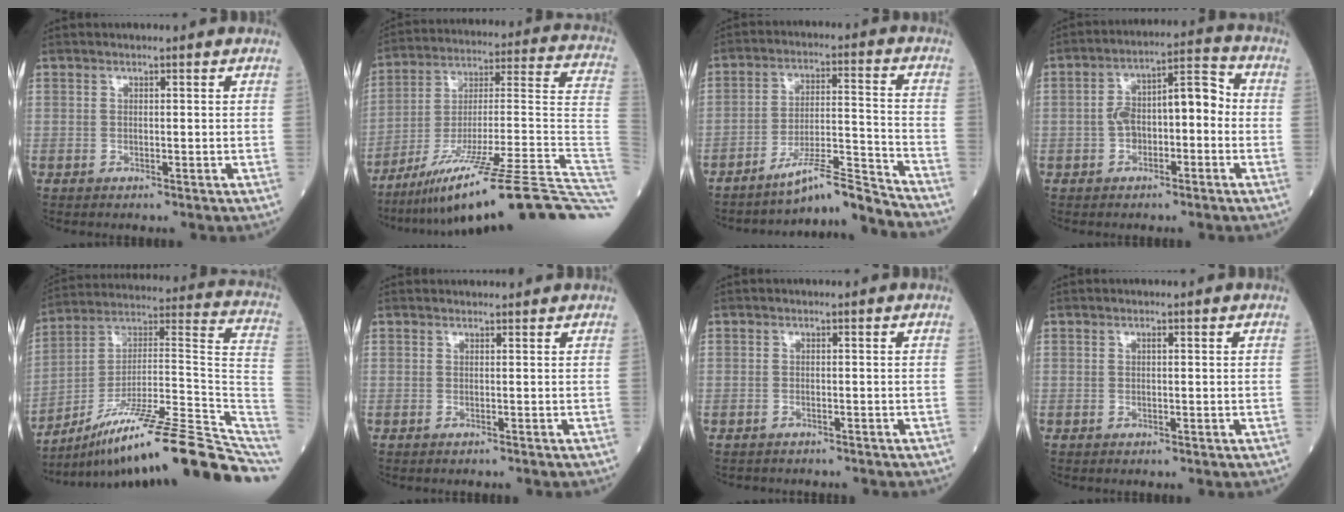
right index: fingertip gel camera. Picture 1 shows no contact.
{"total": 30.4, "force": [-21.4, -0.1, 21.6], "torque": [-0.218, -0.014, -0.333]}
{"total": 10.2, "force": [-9.5, -2.2, 2.9], "torque": [-0.038, 0.021, -0.163]}
{"total": 8.4, "force": [-1.0, 3.8, 7.4], "torque": [-0.129, 0.050, -0.018]}
{"total": 26.7, "force": [-19.8, 2.1, 17.8], "torque": [-0.179, 0.033, -0.315]}
{"total": 1.8, "force": [1.5, 0.4, 1.0], "torque": [-0.031, 0.021, 0.012]}
{"total": 3.0, "force": [-2.7, 1.2, 0.4], "torque": [-0.008, -0.001, -0.038]}
{"total": 0.0}